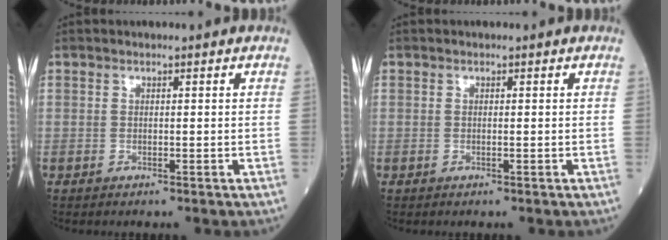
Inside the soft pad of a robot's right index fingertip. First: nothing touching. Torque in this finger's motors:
{"motor_torque": [-0.03, 0.01, 0.05, -0.01]}